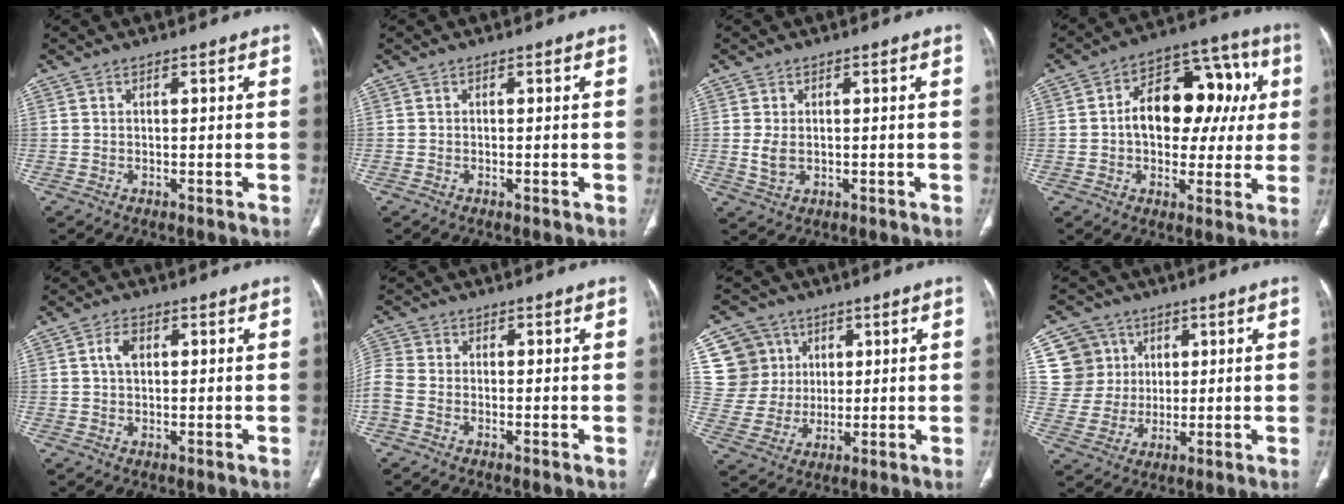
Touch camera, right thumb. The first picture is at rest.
{"total": 0.0}
{"total": 3.0, "force": [-0.1, 2.1, 2.2], "torque": [-0.044, -0.004, 0.002]}
{"total": 17.7, "force": [1.8, 11.6, 13.3], "torque": [-0.132, 0.041, 0.022]}
{"total": 3.0, "force": [0.7, 1.8, 2.2], "torque": [-0.043, 0.007, 0.012]}
{"total": 5.2, "force": [-2.0, 3.3, 3.5], "torque": [-0.099, 0.010, -0.051]}
{"total": 11.5, "force": [3.9, 10.6, 2.0], "torque": [-0.003, -0.004, 0.082]}
{"total": 10.0, "force": [3.3, 9.3, 1.4], "torque": [0.011, -0.005, 0.067]}